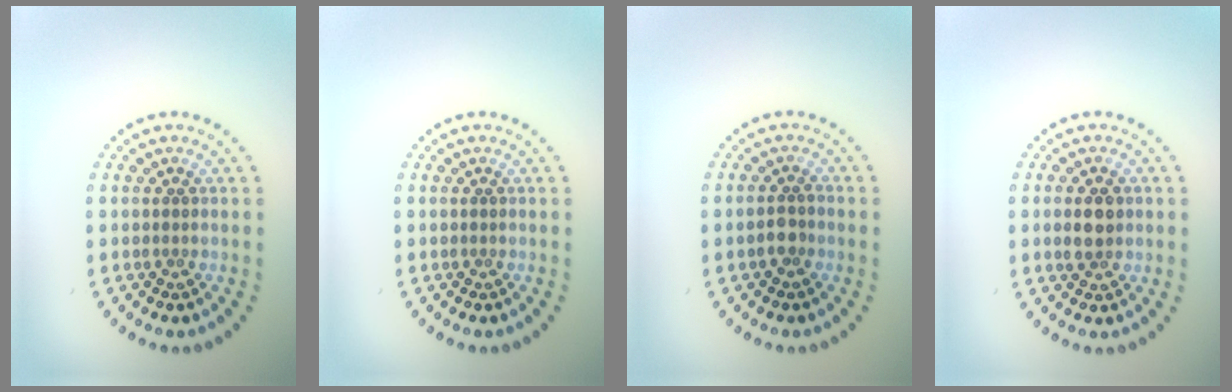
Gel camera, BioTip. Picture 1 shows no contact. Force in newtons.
{"total": 0.0}
{"total": 1.4, "press": 1.3, "slide": 0.6}
{"total": 2.1, "press": 2.1, "slide": 0.2}